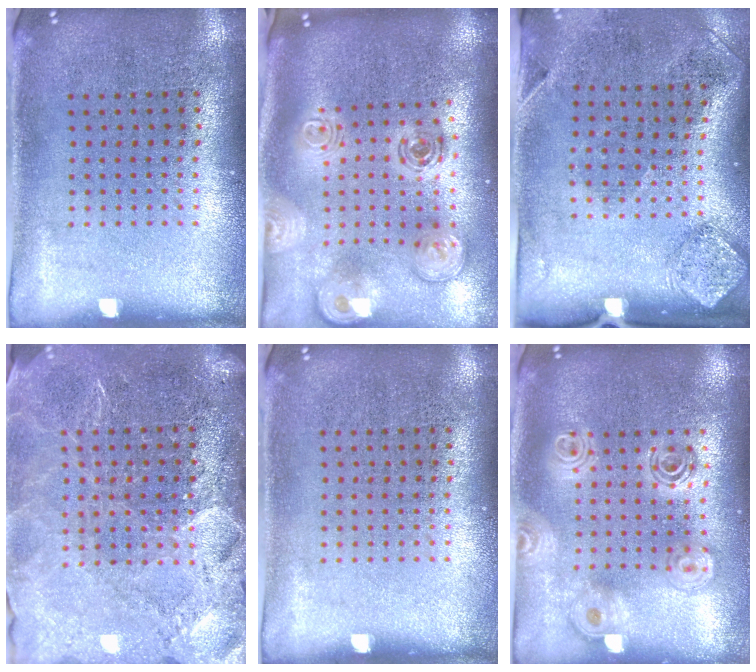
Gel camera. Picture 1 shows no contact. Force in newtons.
{"total": 2.5, "press": 1.8, "slide": 1.7}
{"total": 1.9, "press": 1.1, "slide": 1.6}
{"total": 3.6, "press": 3.2, "slide": 1.6}
{"total": 0.0}
{"total": 2.0, "press": 1.7, "slide": 1.1}